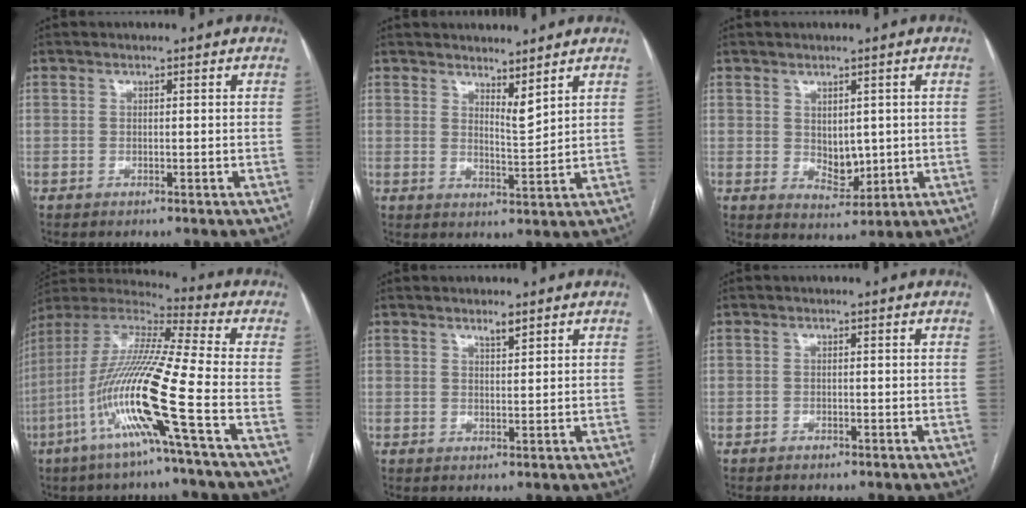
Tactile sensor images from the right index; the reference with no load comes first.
{"total": 3.3, "force": [2.9, 0.4, 1.6], "torque": [-0.029, -0.019, 0.055]}
{"total": 4.7, "force": [0.4, 3.0, 3.5], "torque": [-0.056, -0.007, 0.021]}
{"total": 17.6, "force": [-6.4, -1.2, 16.3], "torque": [-0.330, -0.013, -0.136]}
{"total": 1.7, "force": [1.4, 0.3, 1.0], "torque": [-0.021, -0.001, 0.025]}
{"total": 0.6, "force": [-0.5, 0.3, 0.2], "torque": [-0.003, 0.000, -0.006]}